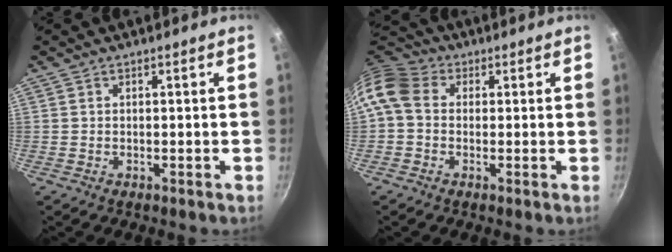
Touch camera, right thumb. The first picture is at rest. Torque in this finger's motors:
{"motor_torque": [0.41, 0.39, 0.69, -0.69, 0.18]}